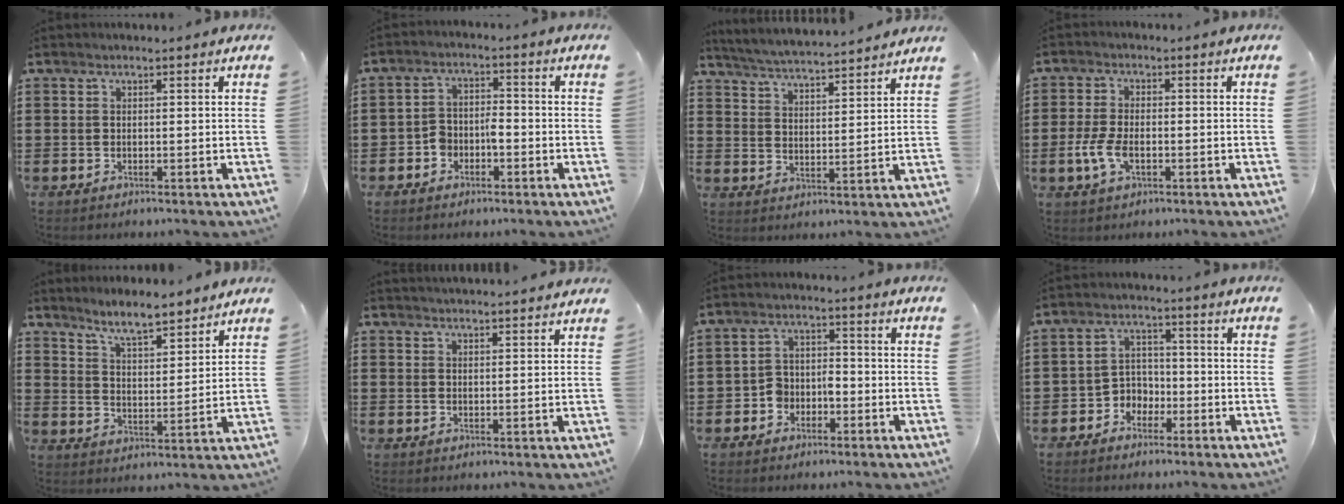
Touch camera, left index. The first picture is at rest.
{"total": 3.5, "force": [-2.0, 2.3, 1.9], "torque": [-0.040, 0.008, -0.040]}
{"total": 4.5, "force": [4.5, -0.5, 0.7], "torque": [-0.035, -0.033, 0.075]}
{"total": 4.9, "force": [-1.5, 2.5, 4.0], "torque": [-0.095, -0.002, -0.033]}
{"total": 6.5, "force": [5.9, 0.3, 2.6], "torque": [-0.070, -0.025, 0.106]}
{"total": 2.2, "force": [2.2, -0.3, 0.1], "torque": [-0.007, -0.004, 0.042]}
{"total": 3.8, "force": [-2.3, 2.7, 1.2], "torque": [-0.030, 0.010, -0.048]}
{"total": 3.8, "force": [-2.6, 2.7, 0.9], "torque": [-0.026, 0.010, -0.056]}